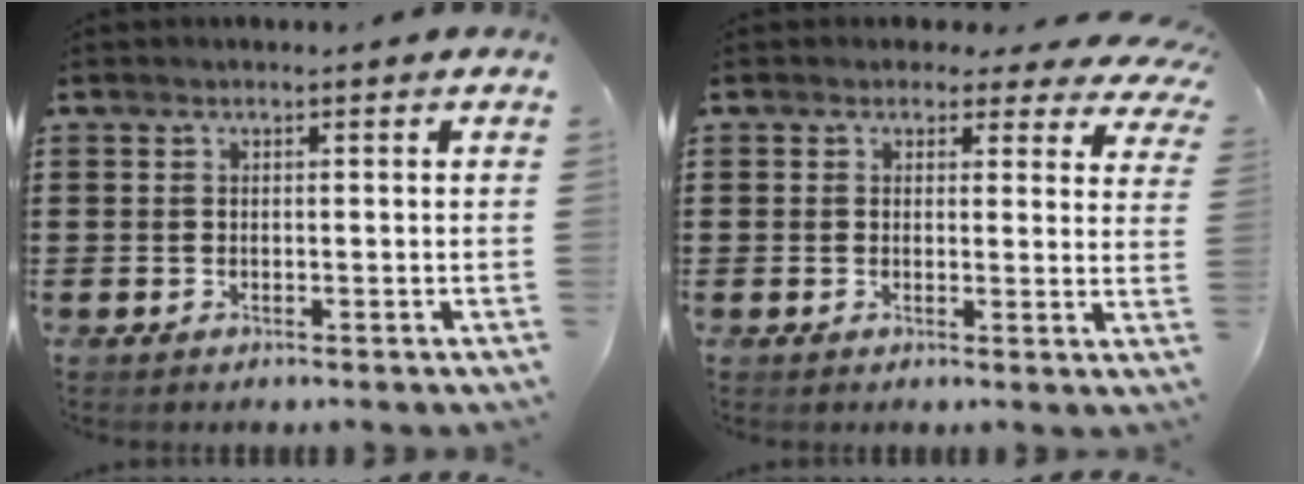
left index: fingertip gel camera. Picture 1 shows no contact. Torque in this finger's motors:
{"motor_torque": [2.14, 0.00, 0.00, -0.13]}